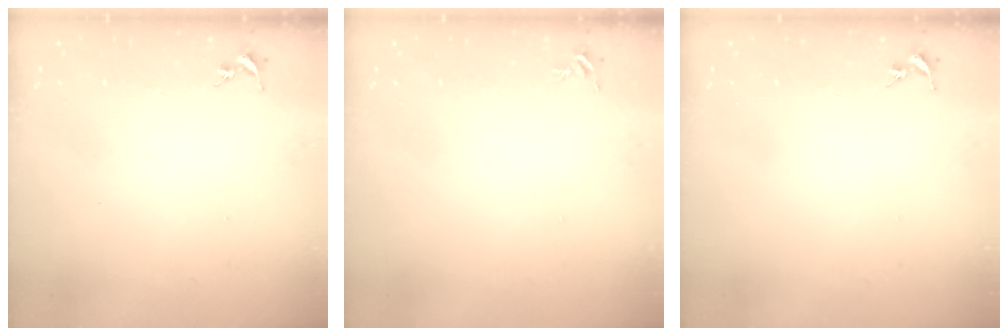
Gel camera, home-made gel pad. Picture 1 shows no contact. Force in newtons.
{"total": 4.4, "press": 4.4, "slide": 0.6}
{"total": 0.0}